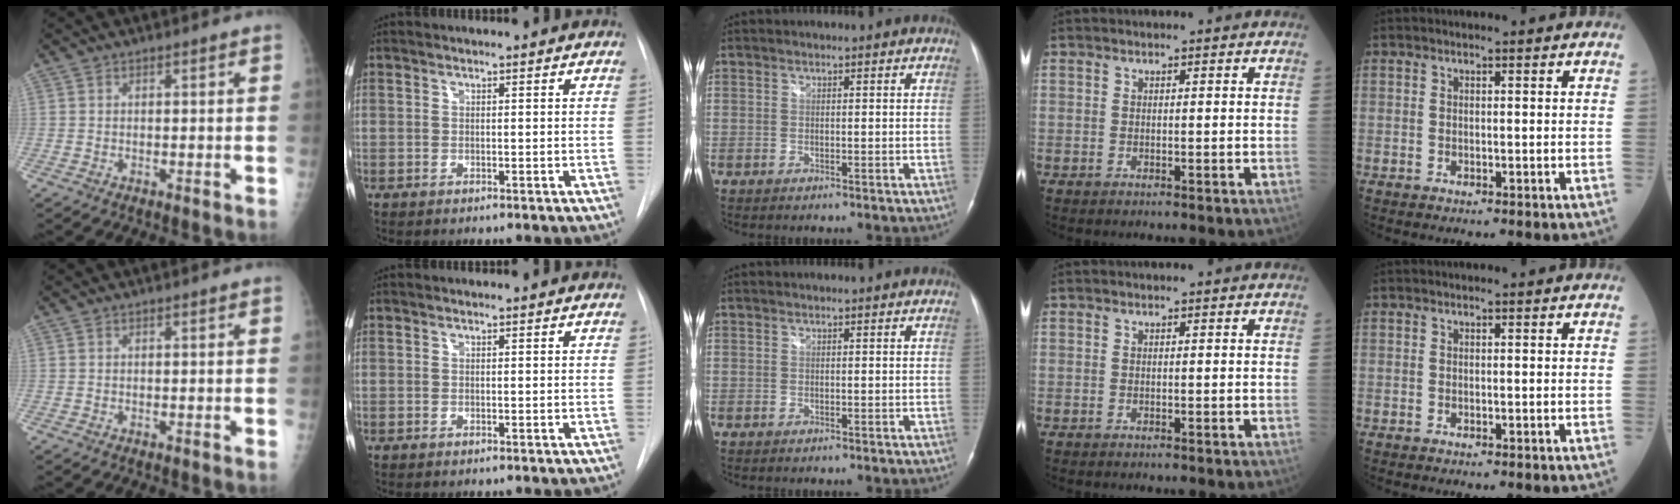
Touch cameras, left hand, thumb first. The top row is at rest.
{}